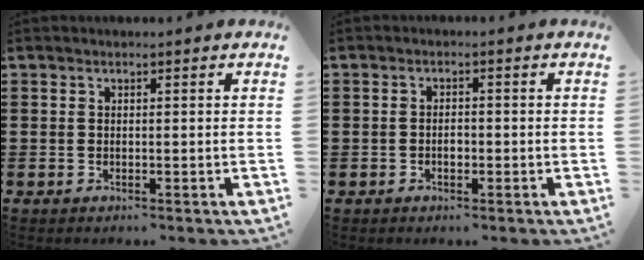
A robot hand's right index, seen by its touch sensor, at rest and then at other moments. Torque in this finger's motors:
{"motor_torque": [1.06, 1.08, -0.01, -0.02]}